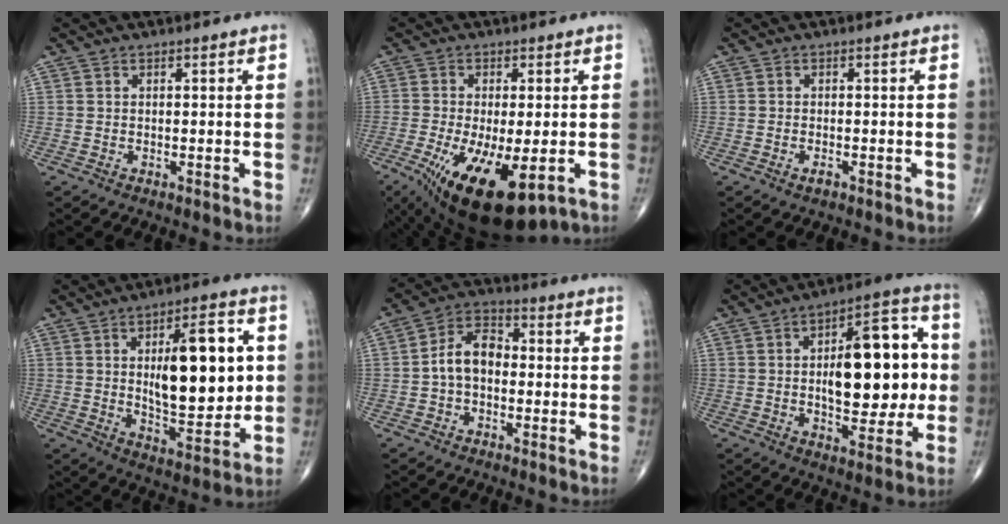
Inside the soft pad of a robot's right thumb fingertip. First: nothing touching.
{"total": 16.2, "force": [-6.2, 6.1, 13.7], "torque": [-0.254, -0.025, -0.086]}
{"total": 1.1, "force": [-0.7, 0.4, 0.7], "torque": [-0.013, 0.001, -0.013]}
{"total": 18.1, "force": [2.6, 7.5, 16.3], "torque": [-0.204, -0.017, 0.044]}
{"total": 7.7, "force": [-0.8, 5.1, 5.8], "torque": [-0.089, 0.028, -0.027]}
{"total": 19.2, "force": [0.9, 9.0, 16.9], "torque": [-0.201, 0.019, 0.014]}